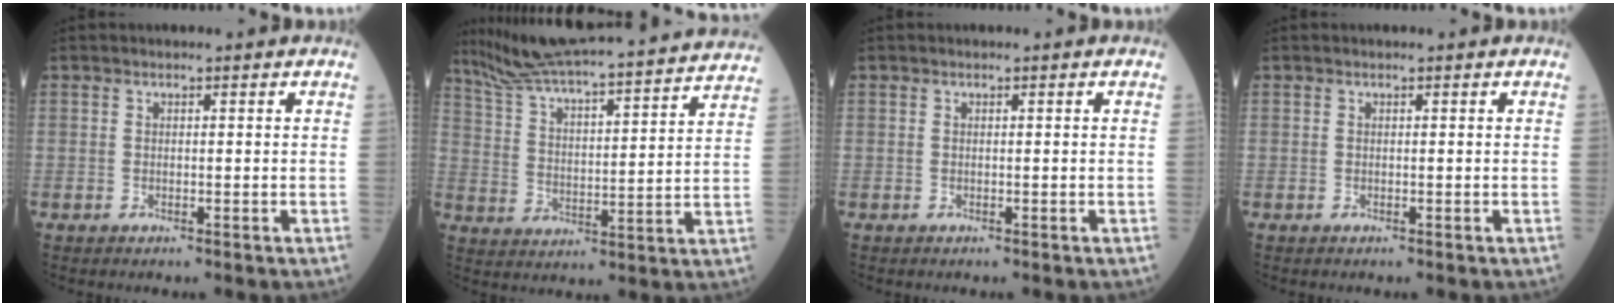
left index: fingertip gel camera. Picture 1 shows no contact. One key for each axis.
{"total": 28.0, "fx": 25.6, "fy": 1.1, "fz": 11.3, "tx": -0.188, "ty": -0.023, "tz": 0.351}
{"total": 0.0}
{"total": 0.0}